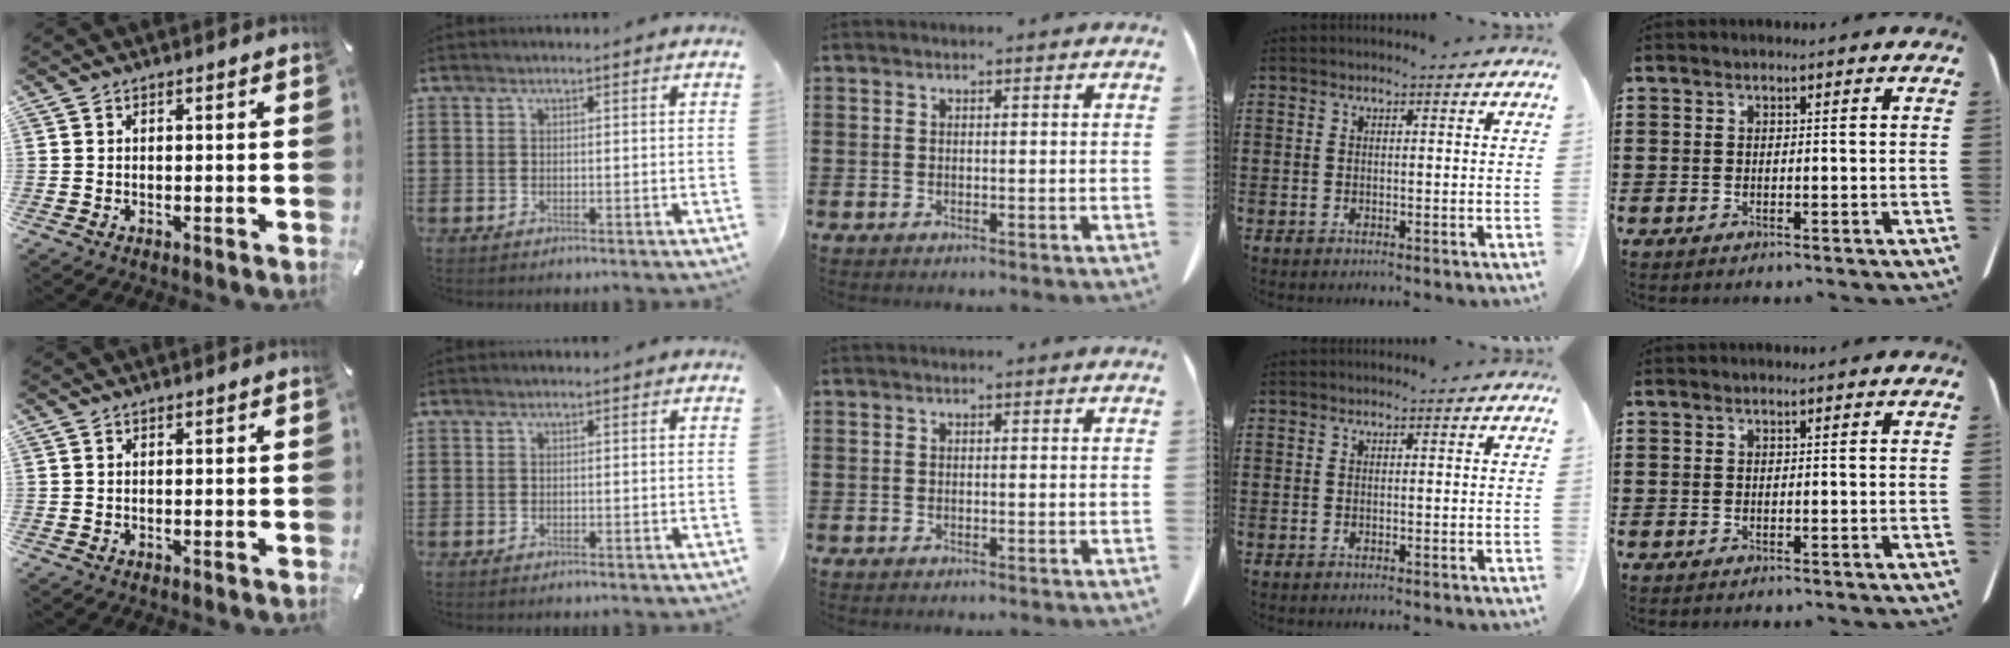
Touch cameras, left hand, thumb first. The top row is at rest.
{}